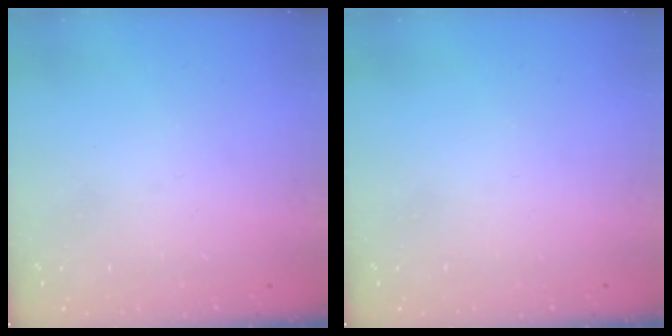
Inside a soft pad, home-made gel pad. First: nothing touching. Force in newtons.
{"total": 0.0}